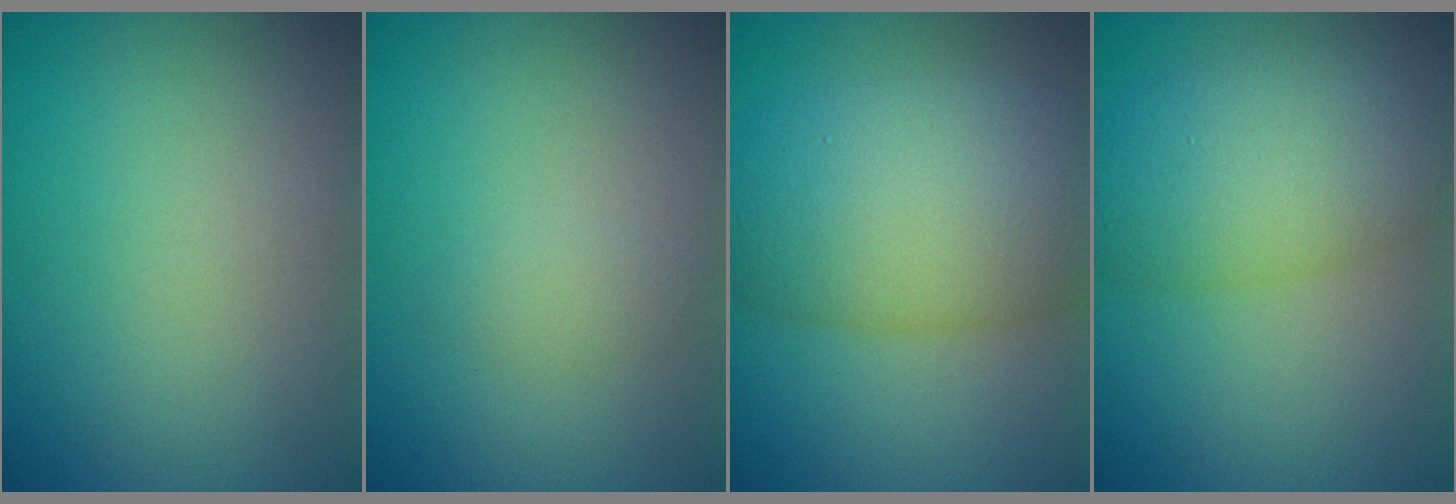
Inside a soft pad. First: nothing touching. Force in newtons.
{"total": 1.2, "press": 1.2, "slide": 0.1}
{"total": 10.3, "press": 10.3, "slide": 0.2}
{"total": 7.3, "press": 7.3, "slide": 0.3}